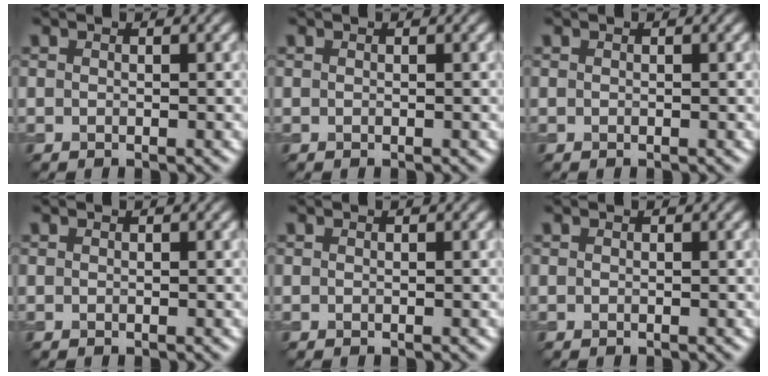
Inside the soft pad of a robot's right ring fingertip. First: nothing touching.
{"total": 0.0}
{"total": 0.0}
{"total": 0.0}
{"total": 0.0}
{"total": 0.0}